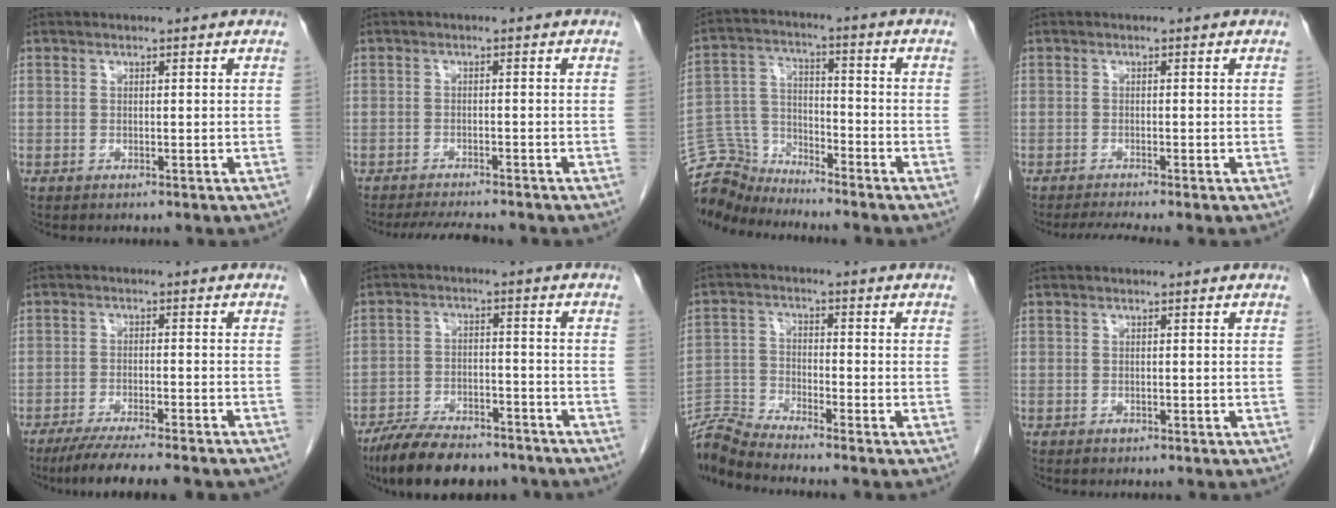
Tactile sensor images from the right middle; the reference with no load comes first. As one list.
[{"total": 6.5, "force": [-5.9, 0.7, 2.6], "torque": [-0.038, -0.014, -0.090]}, {"total": 8.5, "force": [-8.3, 1.7, 0.1], "torque": [-0.011, 0.010, -0.164]}, {"total": 3.1, "force": [-2.9, -0.8, 0.7], "torque": [-0.021, -0.020, -0.051]}, {"total": 12.7, "force": [-10.8, 1.0, 6.7], "torque": [-0.088, -0.022, -0.157]}, {"total": 13.7, "force": [-11.2, 4.5, 6.4], "torque": [-0.098, -0.003, -0.175]}, {"total": 7.0, "force": [-6.8, -1.5, 0.8], "torque": [-0.023, -0.009, -0.135]}, {"total": 0.6, "force": [-0.4, 0.3, 0.3], "torque": [-0.006, 0.001, -0.004]}]